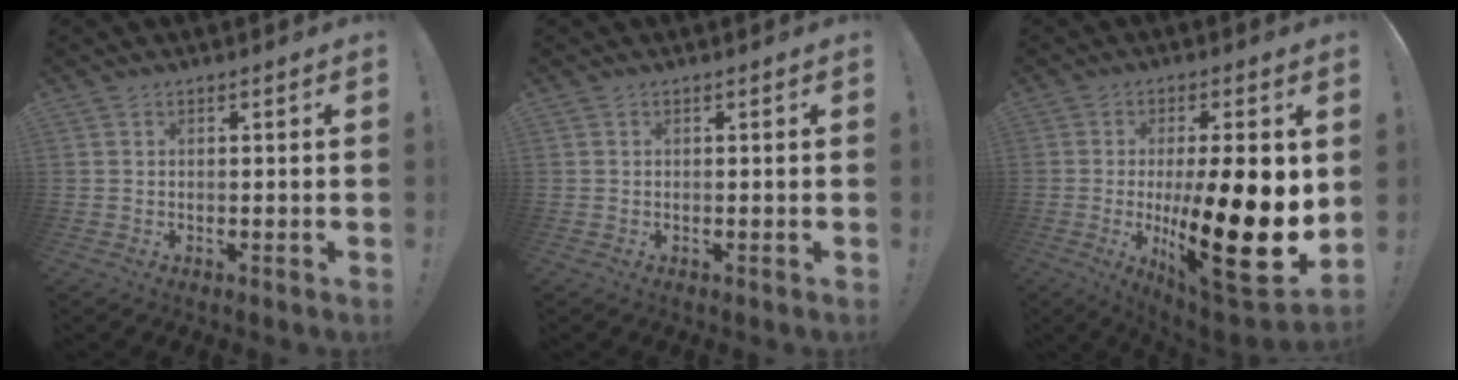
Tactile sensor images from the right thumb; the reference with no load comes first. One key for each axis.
{"total": 0.0}
{"total": 23.7, "fx": -1.6, "fy": 5.2, "fz": 23.0, "tx": -0.368, "ty": -0.020, "tz": -0.017}